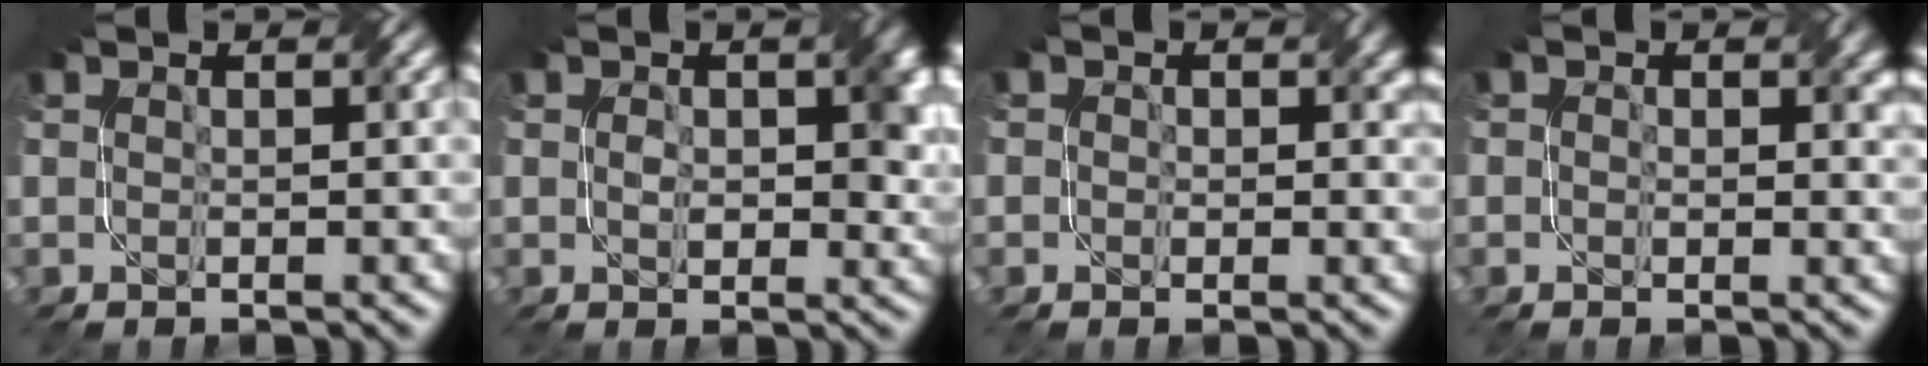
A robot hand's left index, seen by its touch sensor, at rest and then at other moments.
{"total": 3.9, "force": [0.4, 2.3, 3.2], "torque": [-0.049, -0.004, 0.009]}
{"total": 2.2, "force": [0.6, 1.8, 1.1], "torque": [-0.016, 0.000, 0.003]}
{"total": 2.4, "force": [0.6, 1.7, 1.6], "torque": [-0.016, -0.002, 0.006]}